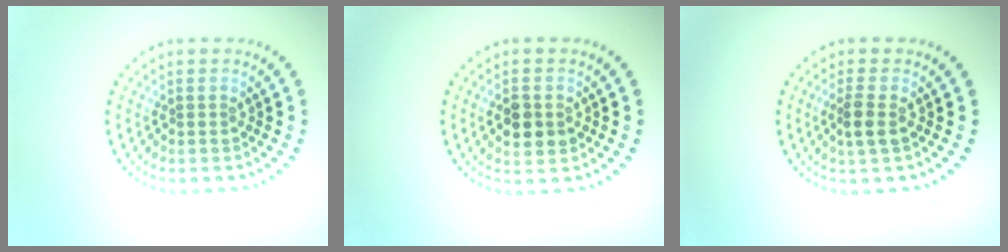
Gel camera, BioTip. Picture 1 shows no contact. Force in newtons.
{"total": 2.9, "press": 2.9, "slide": 0.3}
{"total": 1.9, "press": 1.6, "slide": 1.0}